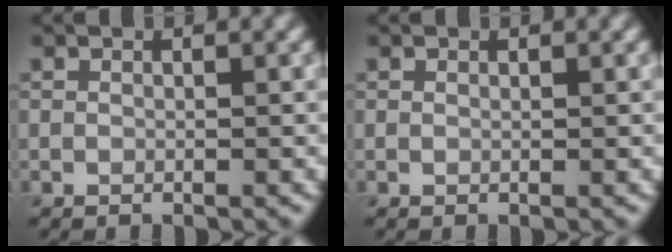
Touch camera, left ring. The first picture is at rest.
{"total": 0.0}